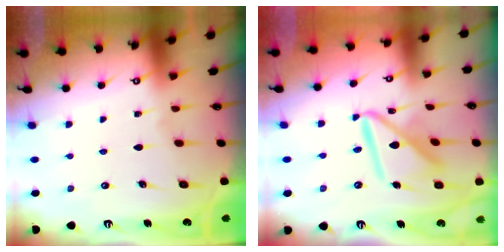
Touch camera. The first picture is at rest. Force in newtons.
{"total": 15.9, "press": 15.8, "slide": 1.8}